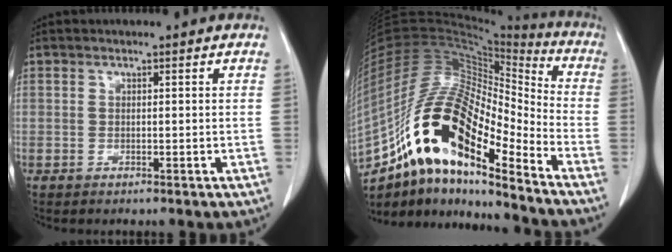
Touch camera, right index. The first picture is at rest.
{"total": 22.0, "force": [-13.0, 6.0, 16.7], "torque": [-0.341, 0.018, -0.230]}